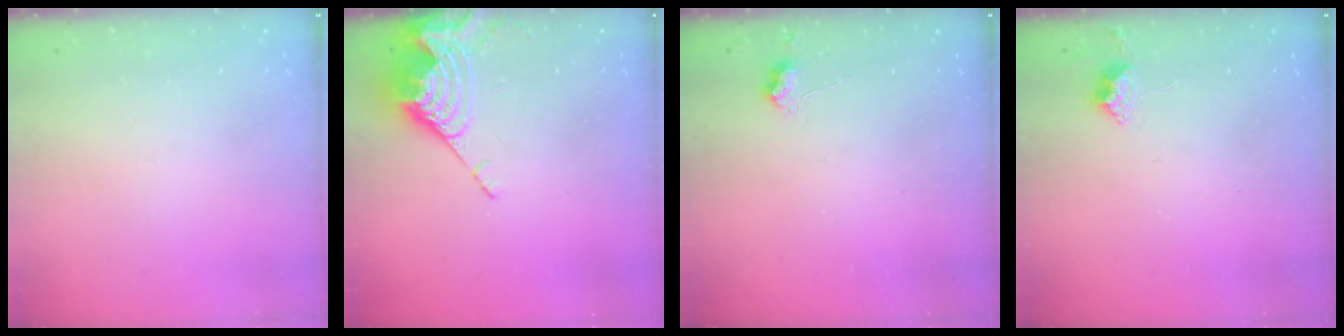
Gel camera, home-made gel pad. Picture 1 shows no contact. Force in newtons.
{"total": 8.0, "press": 8.0, "slide": 0.8}
{"total": 4.3, "press": 4.3, "slide": 0.7}
{"total": 5.4, "press": 5.3, "slide": 0.6}